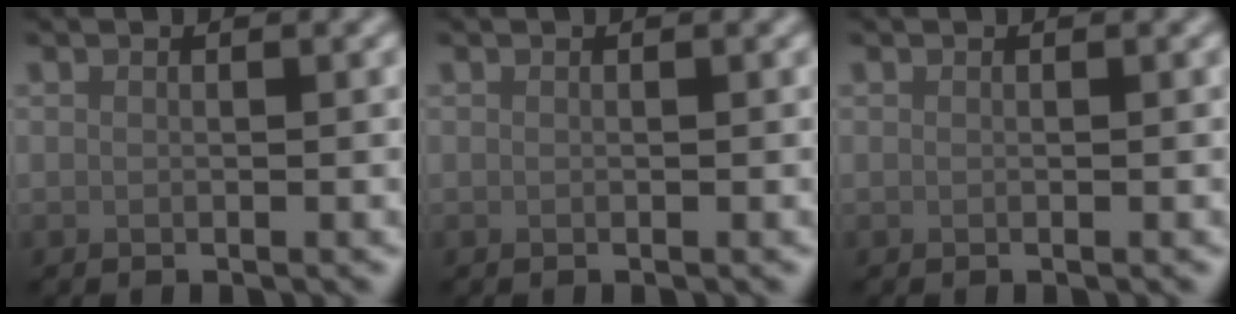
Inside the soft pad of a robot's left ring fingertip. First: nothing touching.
{"total": 0.0}
{"total": 0.0}